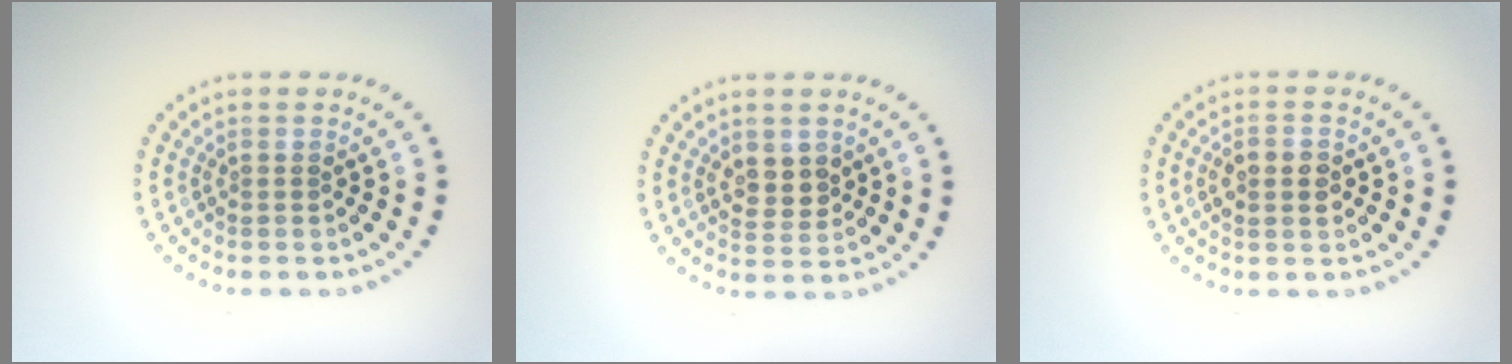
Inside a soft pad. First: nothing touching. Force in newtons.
{"total": 2.4, "press": 2.3, "slide": 0.6}
{"total": 2.1, "press": 2.0, "slide": 0.1}